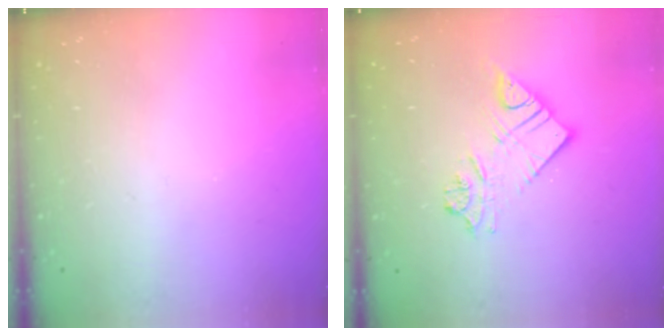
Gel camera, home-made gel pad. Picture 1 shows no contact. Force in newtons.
{"total": 10.8, "press": 10.8, "slide": 1.1}